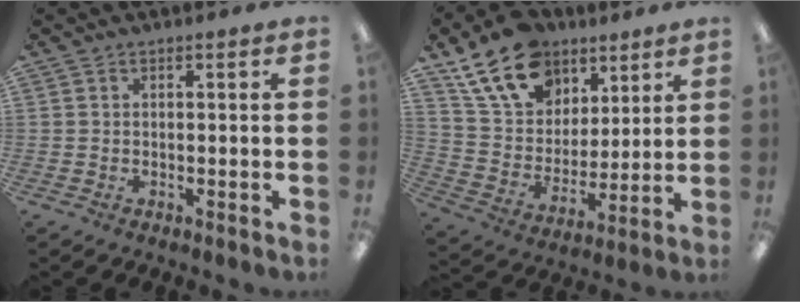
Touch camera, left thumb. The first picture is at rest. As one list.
[{"total": 18.6, "force": [11.9, 12.2, 7.5], "torque": [-0.139, -0.060, 0.226]}]